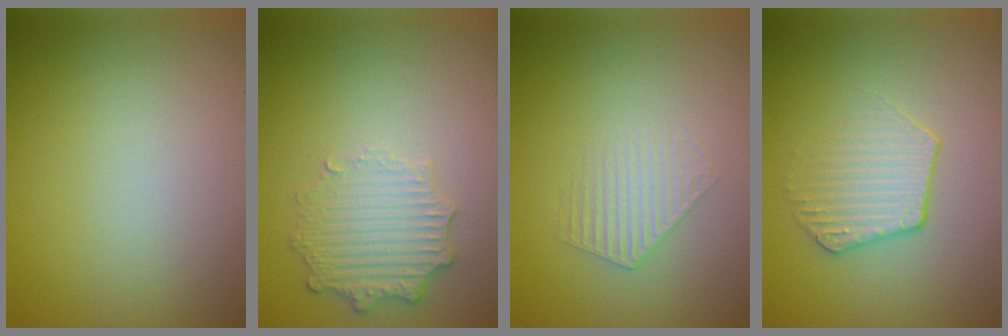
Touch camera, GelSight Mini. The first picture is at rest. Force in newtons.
{"total": 2.9, "press": 2.4, "slide": 1.6}
{"total": 1.3, "press": 0.6, "slide": 1.2}
{"total": 2.3, "press": 1.8, "slide": 1.4}